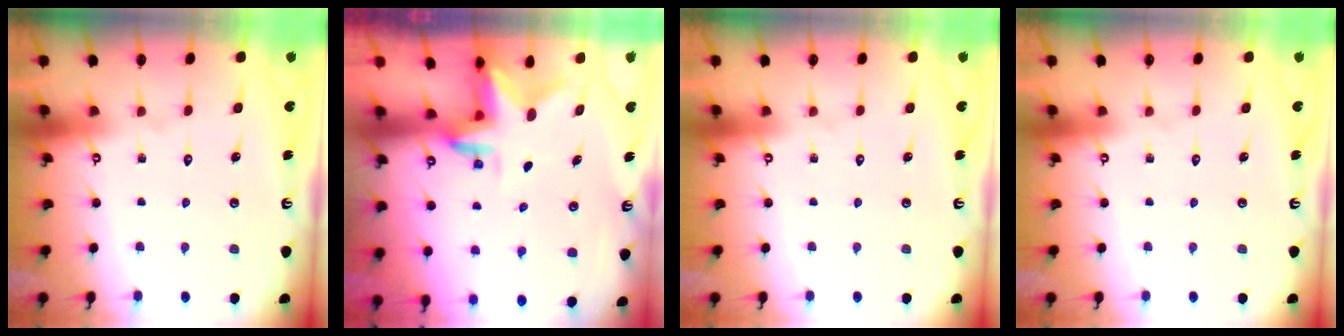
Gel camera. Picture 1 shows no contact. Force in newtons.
{"total": 2.7, "press": 2.7, "slide": 0.2}
{"total": 0.0}
{"total": 0.0}